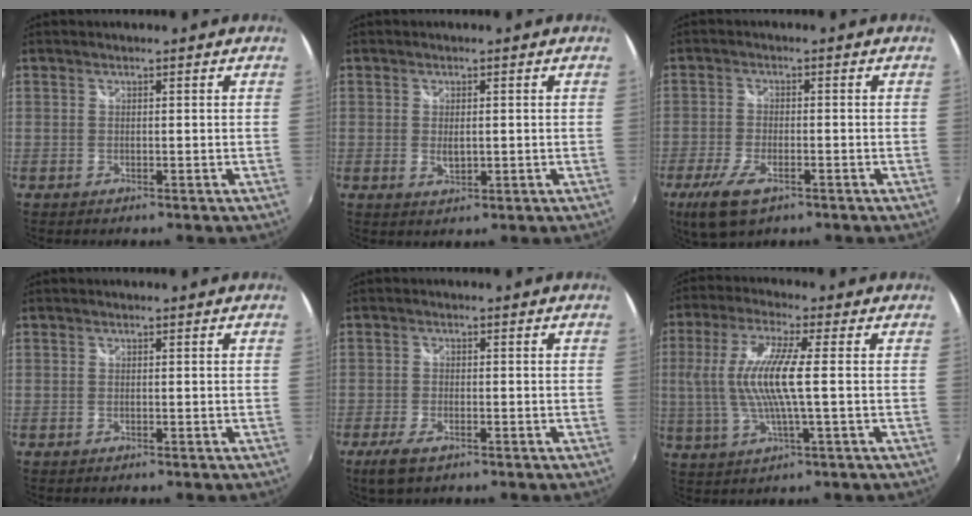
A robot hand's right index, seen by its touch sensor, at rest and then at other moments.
{"total": 2.6, "force": [-0.1, 1.5, 2.1], "torque": [-0.036, -0.004, 0.003]}
{"total": 8.5, "force": [-4.9, 3.6, 6.0], "torque": [-0.147, -0.025, -0.091]}
{"total": 0.0}
{"total": 5.0, "force": [-3.2, 2.0, 3.2], "torque": [-0.082, -0.013, -0.060]}
{"total": 11.7, "force": [0.1, 1.1, 11.7], "torque": [-0.232, -0.002, 0.006]}